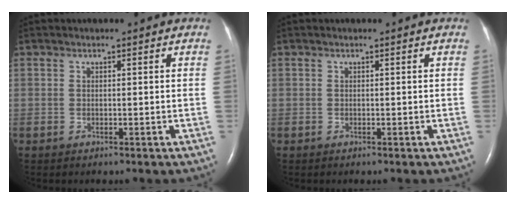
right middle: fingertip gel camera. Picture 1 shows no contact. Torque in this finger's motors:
{"motor_torque": [0.48, -0.49, 0.01, 0.00]}